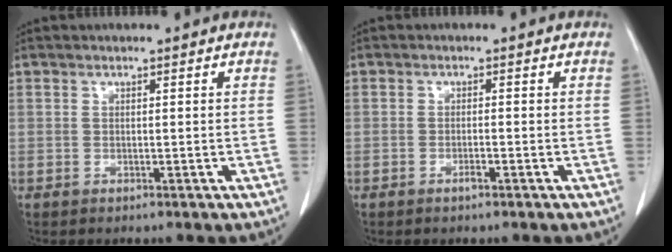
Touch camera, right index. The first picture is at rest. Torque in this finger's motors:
{"motor_torque": [-0.07, 0.05, 0.00, 0.00]}